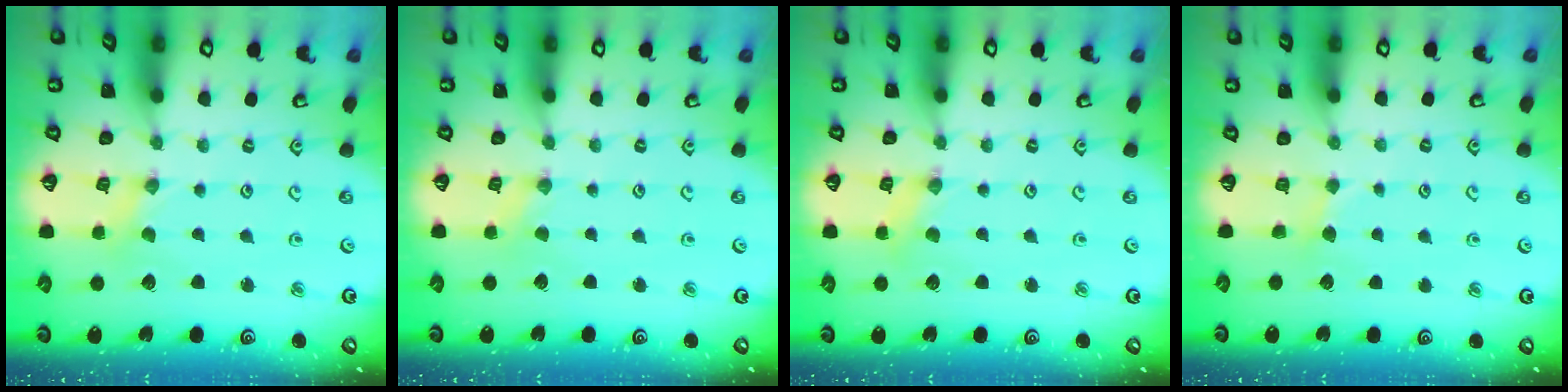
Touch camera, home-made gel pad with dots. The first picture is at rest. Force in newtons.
{"total": 0.0}
{"total": 1.9, "press": 1.9, "slide": 0.3}
{"total": 2.0, "press": 2.0, "slide": 0.1}